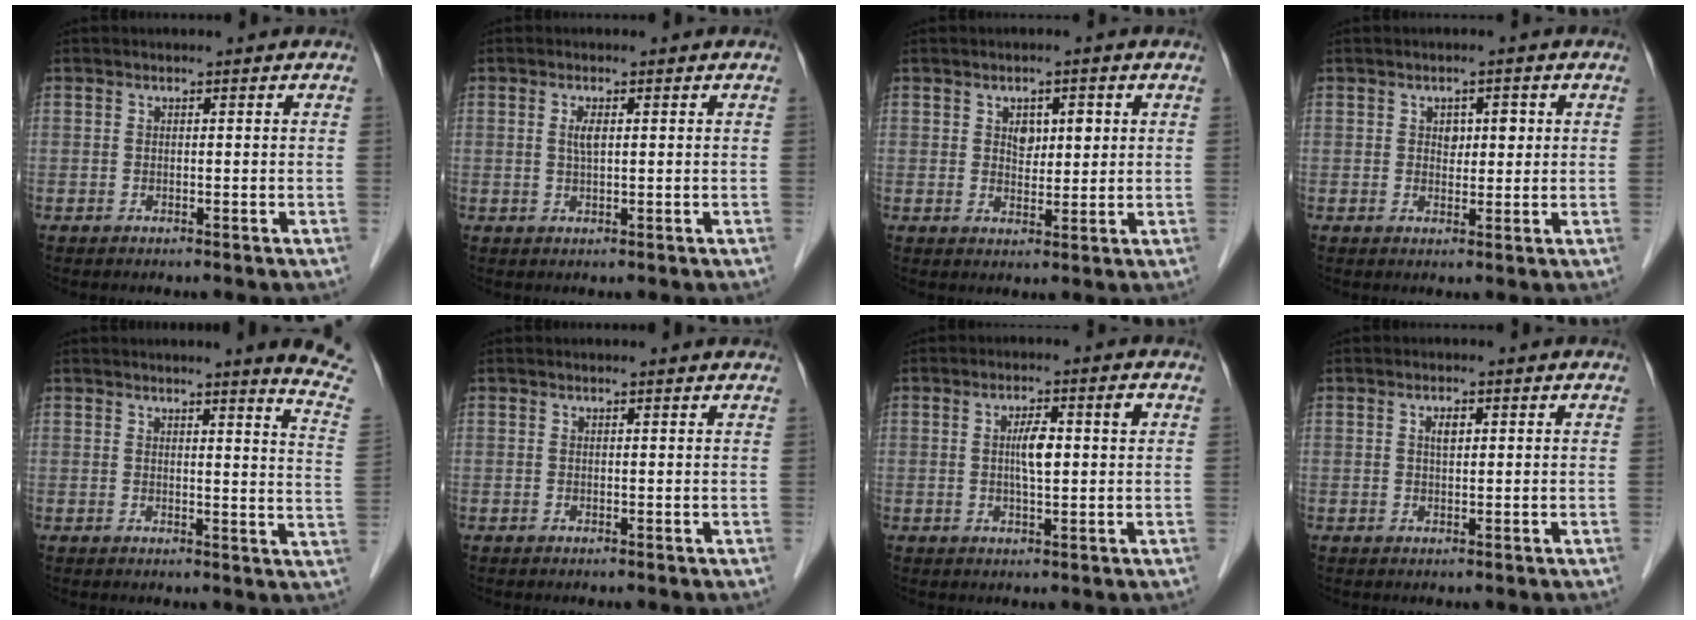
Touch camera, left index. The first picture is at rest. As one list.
[{"total": 1.7, "force": [0.4, 0.4, 1.7], "torque": [-0.038, 0.000, 0.009]}, {"total": 3.5, "force": [1.1, 2.1, 2.6], "torque": [-0.040, 0.007, 0.020]}, {"total": 2.7, "force": [0.7, 1.7, 2.0], "torque": [-0.028, 0.008, 0.010]}, {"total": 9.3, "force": [8.3, -1.5, 3.7], "torque": [-0.037, -0.073, 0.066]}, {"total": 1.9, "force": [1.8, 0.1, 0.4], "torque": [-0.013, 0.008, 0.016]}, {"total": 5.4, "force": [0.8, 1.0, 5.3], "torque": [-0.100, 0.018, 0.012]}, {"total": 1.5, "force": [0.5, 0.6, 1.3], "torque": [-0.026, 0.004, 0.010]}]